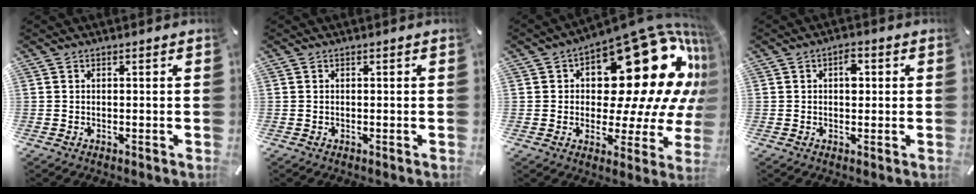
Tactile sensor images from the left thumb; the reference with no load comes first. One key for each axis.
{"total": 0.0}
{"total": 29.2, "fx": 10.5, "fy": 14.8, "fz": 22.9, "tx": -0.299, "ty": -0.099, "tz": 0.188}
{"total": 3.2, "fx": 0.6, "fy": 2.0, "fz": 2.4, "tx": -0.019, "ty": -0.003, "tz": 0.002}